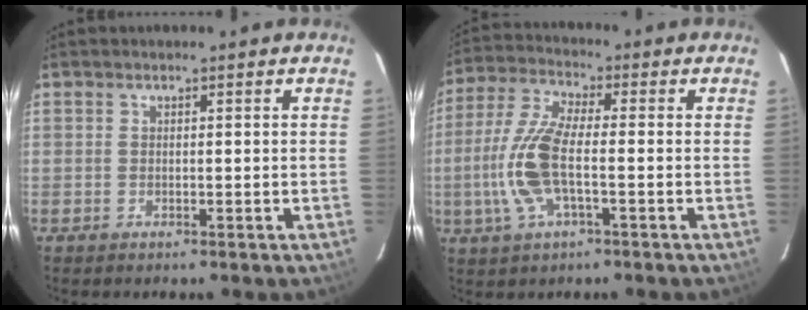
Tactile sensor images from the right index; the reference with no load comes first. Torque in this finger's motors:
{"motor_torque": [1.69, -0.22, 0.60, 0.15]}